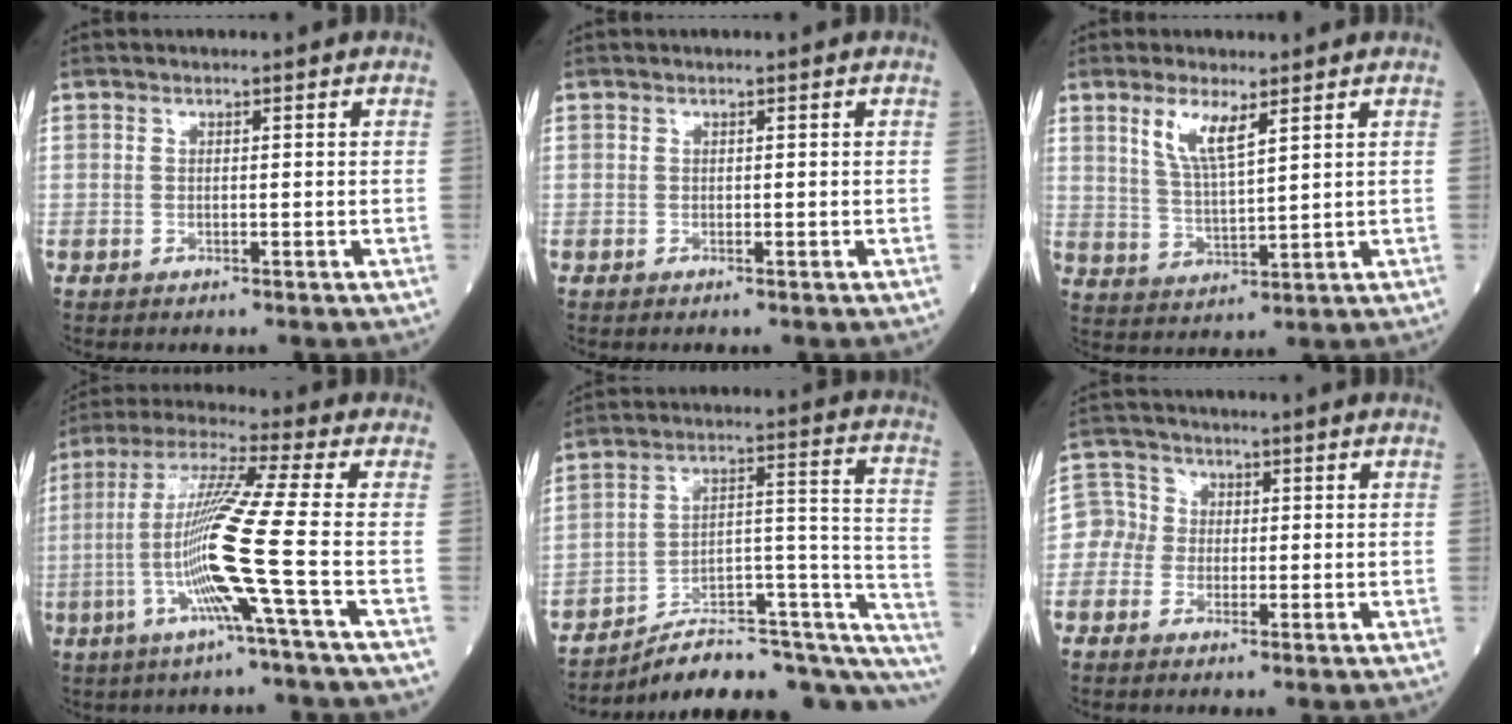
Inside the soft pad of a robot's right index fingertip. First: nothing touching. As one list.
[{"total": 0.0}, {"total": 6.0, "force": [3.4, 1.0, 4.9], "torque": [-0.101, -0.007, 0.069]}, {"total": 12.7, "force": [-3.3, -2.7, 12.0], "torque": [-0.238, -0.005, -0.072]}, {"total": 21.7, "force": [-17.5, 5.5, 11.5], "torque": [-0.091, 0.066, -0.244]}, {"total": 3.7, "force": [-0.6, 3.6, 0.6], "torque": [-0.002, 0.018, -0.019]}]